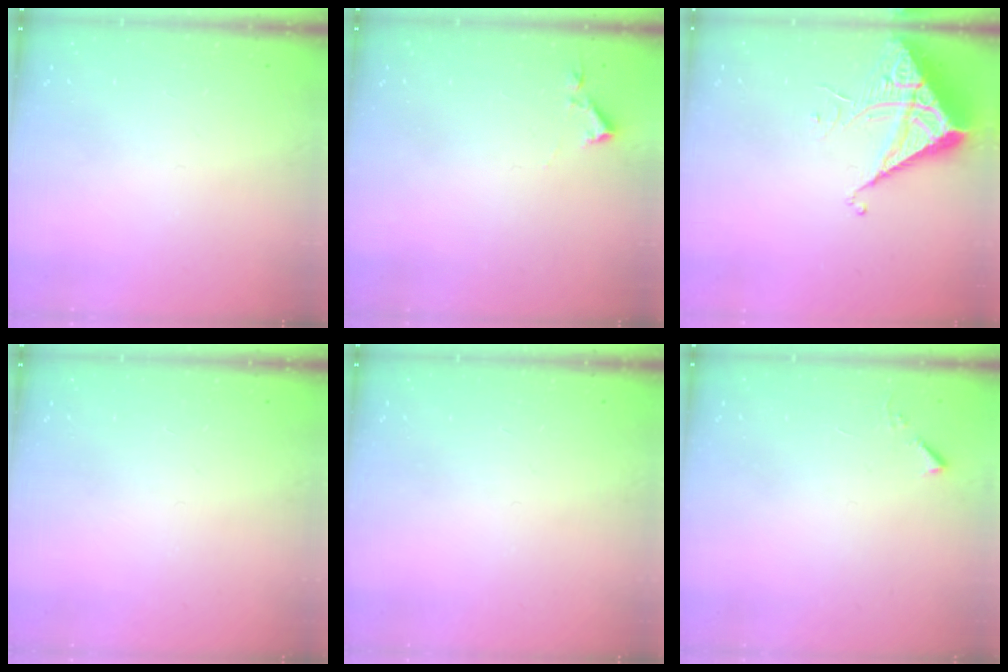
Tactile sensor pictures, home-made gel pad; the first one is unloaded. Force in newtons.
{"total": 2.9, "press": 2.9, "slide": 0.5}
{"total": 7.0, "press": 7.0, "slide": 0.3}
{"total": 0.0}
{"total": 0.0}
{"total": 4.0, "press": 3.9, "slide": 0.5}